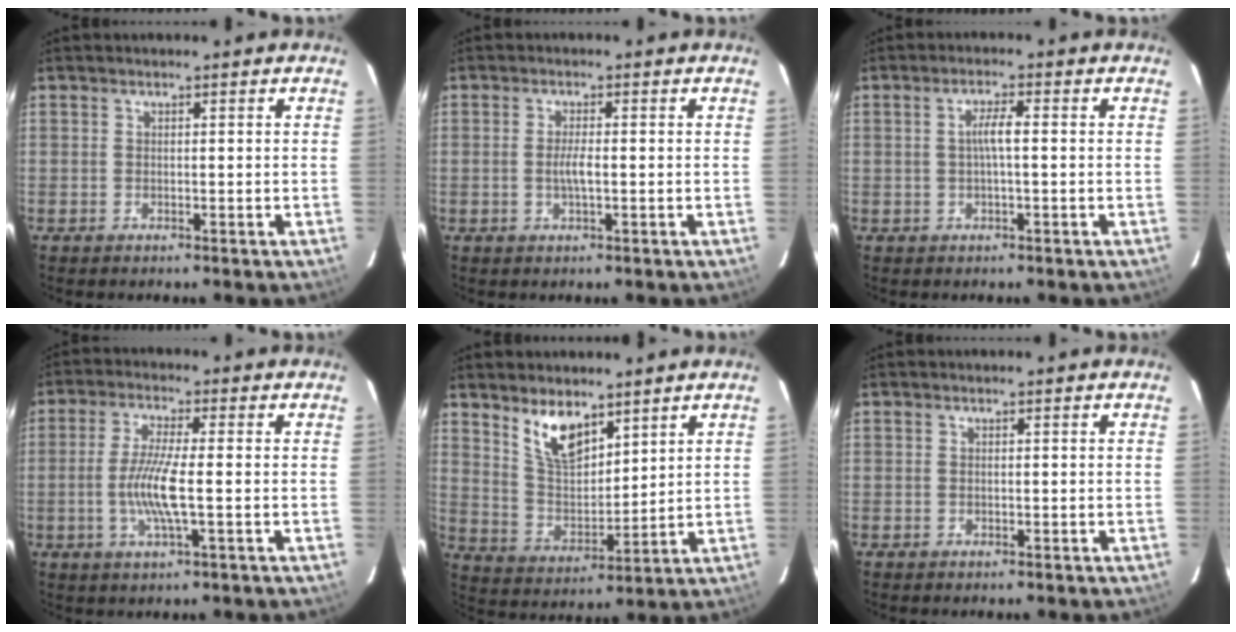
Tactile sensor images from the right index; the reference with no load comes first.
{"total": 2.5, "force": [-0.4, 0.3, 2.5], "torque": [-0.048, -0.001, -0.008]}
{"total": 2.9, "force": [-0.1, 0.2, 2.9], "torque": [-0.056, 0.006, -0.002]}
{"total": 7.8, "force": [-1.5, 0.6, 7.6], "torque": [-0.151, -0.005, -0.032]}
{"total": 9.4, "force": [6.4, 4.1, 5.7], "torque": [-0.101, 0.001, 0.132]}
{"total": 0.0}